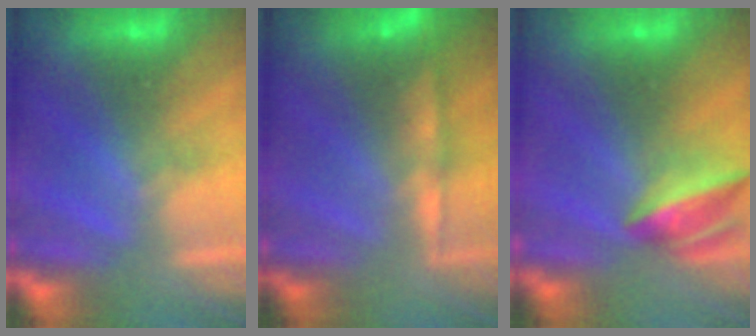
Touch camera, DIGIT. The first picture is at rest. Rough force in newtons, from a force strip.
{"total": 6.8}
{"total": 7.8}